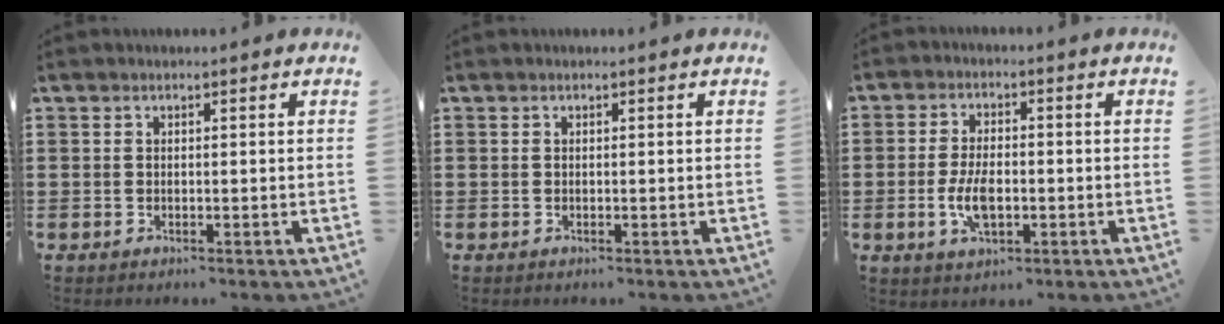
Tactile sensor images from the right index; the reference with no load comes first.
{"total": 0.0}
{"total": 5.5, "force": [-1.3, 2.8, 4.6], "torque": [-0.106, -0.004, -0.028]}